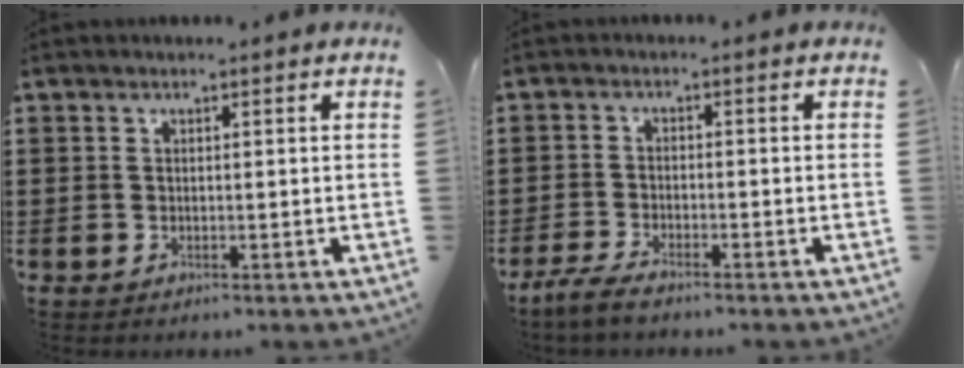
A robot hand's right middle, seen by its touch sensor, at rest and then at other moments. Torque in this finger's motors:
{"motor_torque": [2.14, 0.00, 0.19, 0.07]}